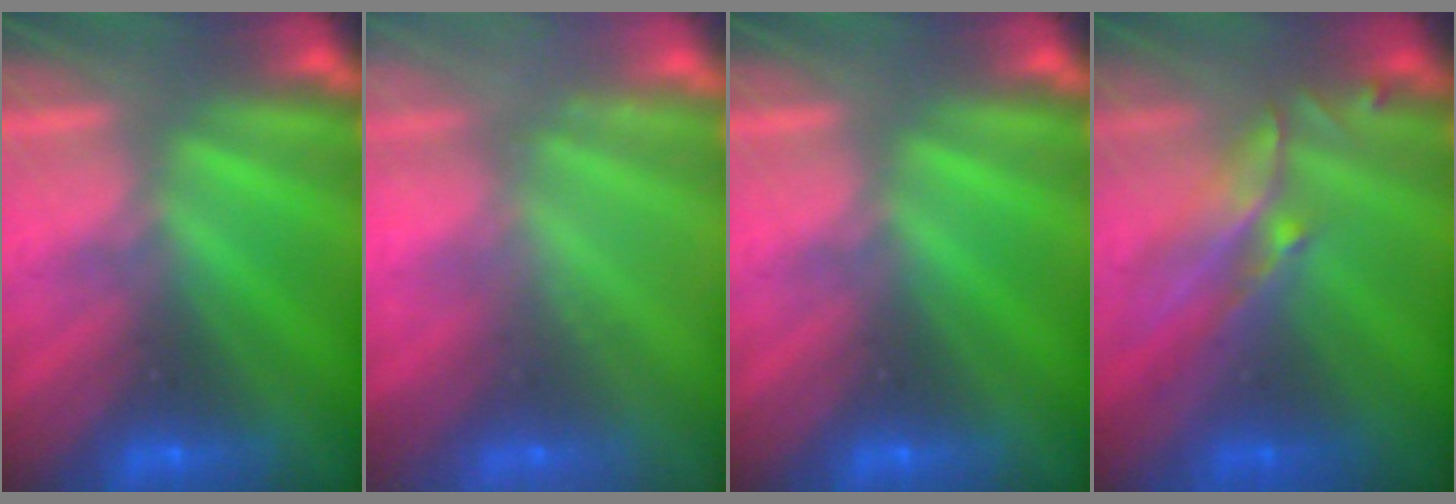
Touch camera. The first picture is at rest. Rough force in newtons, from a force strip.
{"total": 2.2}
{"total": 0.0}
{"total": 2.8}